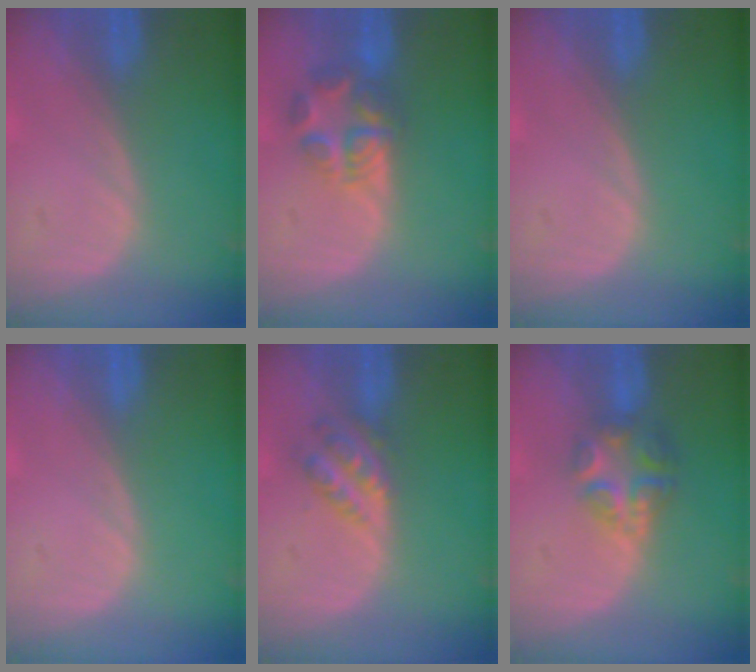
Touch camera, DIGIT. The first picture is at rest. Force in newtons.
{"total": 6.0, "press": 6.0, "slide": 0.5}
{"total": 0.0}
{"total": 0.0}
{"total": 4.6, "press": 4.1, "slide": 2.2}
{"total": 6.2, "press": 5.4, "slide": 2.9}